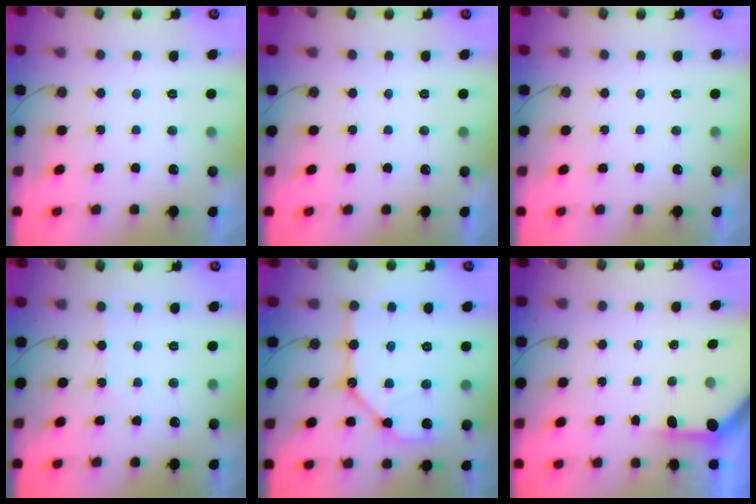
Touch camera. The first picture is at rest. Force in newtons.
{"total": 0.0}
{"total": 0.0}
{"total": 3.7, "press": 3.7, "slide": 0.5}
{"total": 14.0, "press": 13.9, "slide": 1.0}
{"total": 3.2, "press": 3.2, "slide": 0.4}